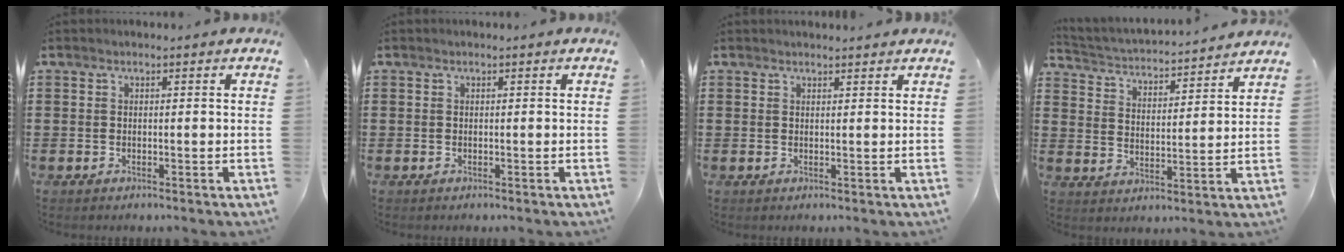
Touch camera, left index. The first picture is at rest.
{"total": 0.0}
{"total": 1.1, "force": [1.1, 0.1, 0.0], "torque": [-0.003, 0.000, 0.021]}
{"total": 2.9, "force": [2.9, -0.1, 0.2], "torque": [-0.025, -0.031, 0.041]}